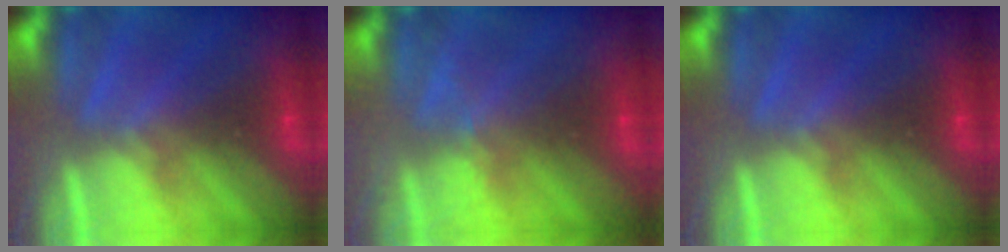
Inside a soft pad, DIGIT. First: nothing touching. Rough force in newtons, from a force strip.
{"total": 2.1}
{"total": 0.0}